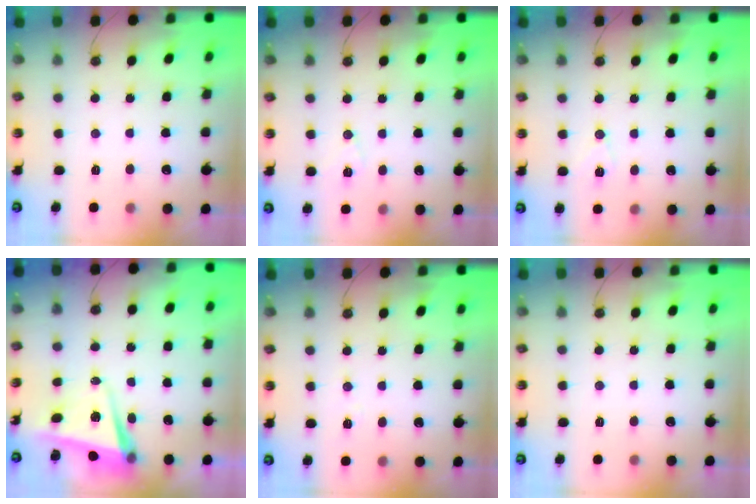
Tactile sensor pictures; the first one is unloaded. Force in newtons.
{"total": 7.8, "press": 6.4, "slide": 4.4}
{"total": 6.6, "press": 6.2, "slide": 2.4}
{"total": 5.6, "press": 5.5, "slide": 1.2}
{"total": 5.2, "press": 4.8, "slide": 1.8}
{"total": 0.0}